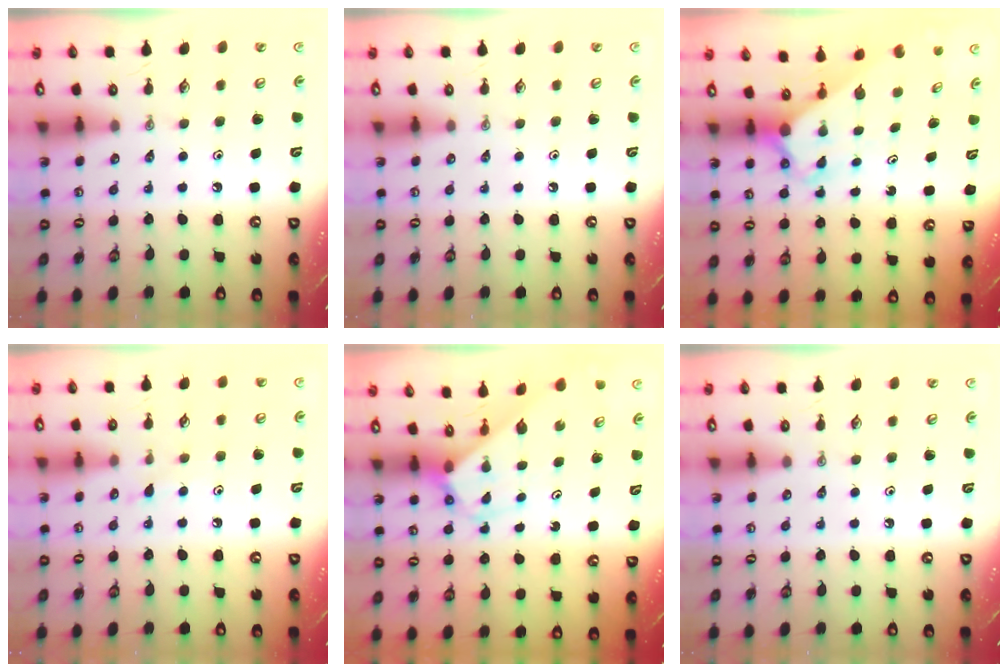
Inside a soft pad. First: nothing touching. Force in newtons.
{"total": 0.0}
{"total": 2.8, "press": 2.8, "slide": 0.2}
{"total": 5.9, "press": 5.9, "slide": 0.7}
{"total": 2.7, "press": 2.7, "slide": 0.1}
{"total": 0.0}